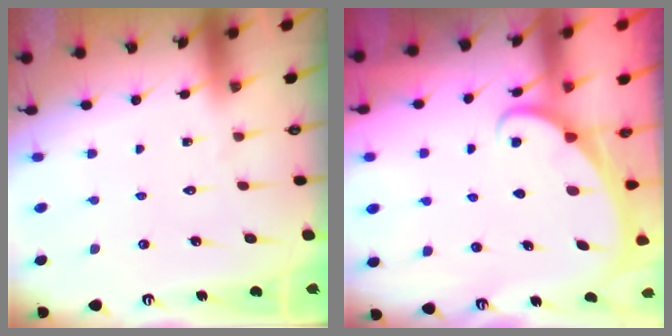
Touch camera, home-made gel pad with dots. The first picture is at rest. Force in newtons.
{"total": 1.6, "press": 1.6, "slide": 0.1}